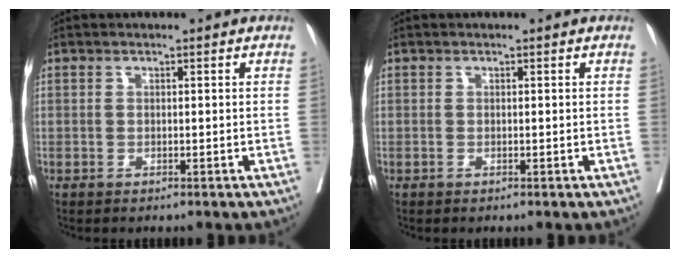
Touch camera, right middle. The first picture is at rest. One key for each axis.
{"total": 0.0}